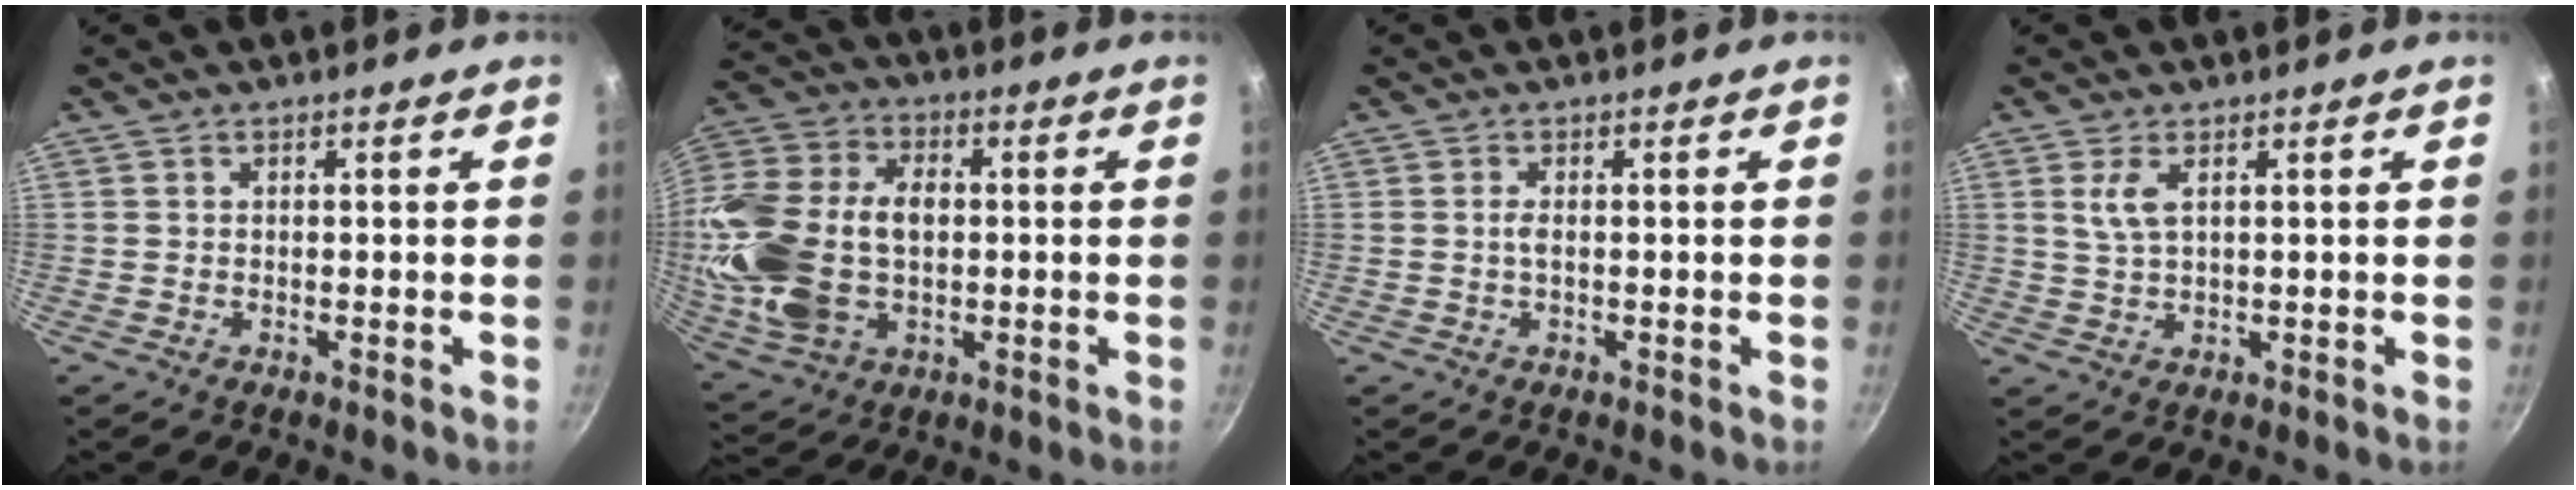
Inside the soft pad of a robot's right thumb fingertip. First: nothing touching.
{"total": 21.2, "force": [-0.5, 14.3, 15.7], "torque": [-0.307, 0.026, -0.006]}
{"total": 1.1, "force": [-0.1, 0.4, 1.0], "torque": [-0.022, 0.002, -0.003]}
{"total": 3.8, "force": [1.4, 1.6, 3.1], "torque": [-0.065, -0.007, 0.030]}